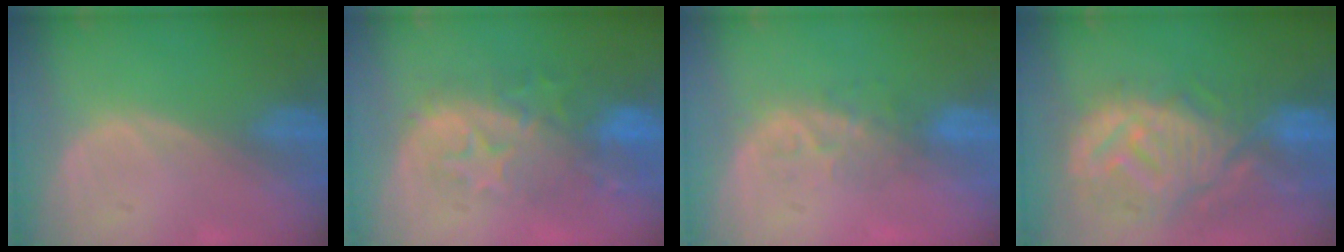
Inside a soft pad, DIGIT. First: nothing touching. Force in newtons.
{"total": 9.8, "press": 9.1, "slide": 3.5}
{"total": 3.7, "press": 3.6, "slide": 1.2}
{"total": 12.3, "press": 11.0, "slide": 5.5}